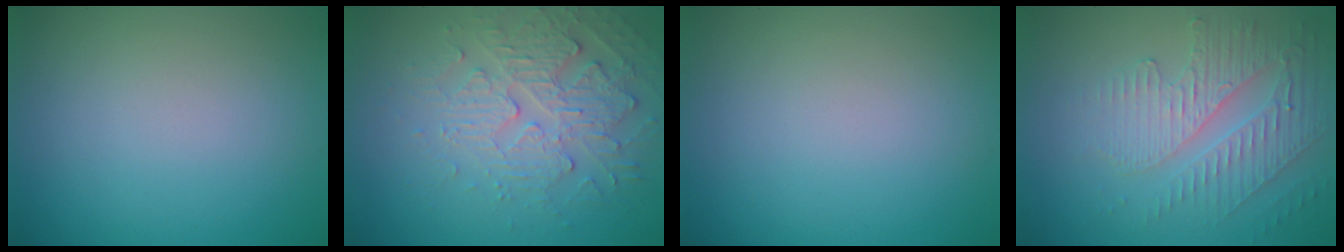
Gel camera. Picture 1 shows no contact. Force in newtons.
{"total": 4.0, "press": 3.5, "slide": 2.0}
{"total": 0.0}
{"total": 4.0, "press": 3.4, "slide": 2.0}